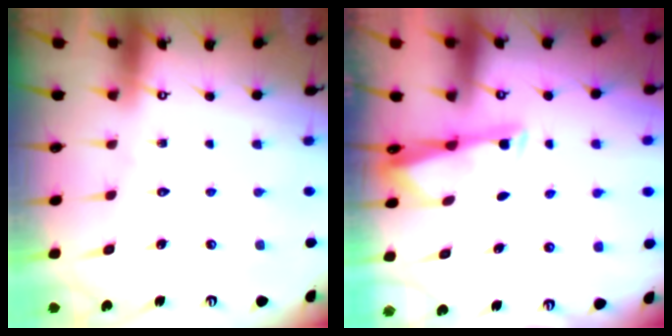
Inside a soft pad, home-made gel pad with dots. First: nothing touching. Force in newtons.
{"total": 2.9, "press": 2.9, "slide": 0.6}